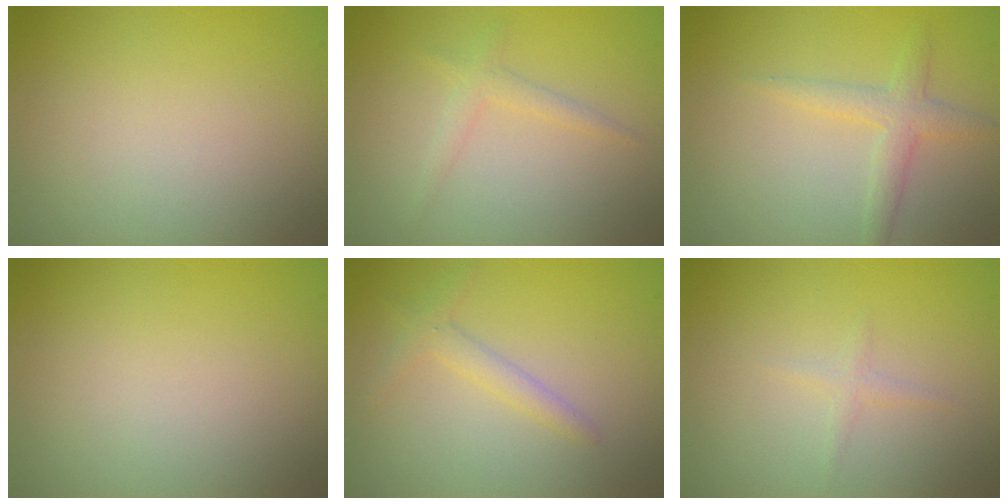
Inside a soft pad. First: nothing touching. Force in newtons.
{"total": 1.4, "press": 1.4, "slide": 0.0}
{"total": 2.4, "press": 2.4, "slide": 0.1}
{"total": 0.0}
{"total": 1.7, "press": 1.7, "slide": 0.1}
{"total": 0.8, "press": 0.8, "slide": 0.1}